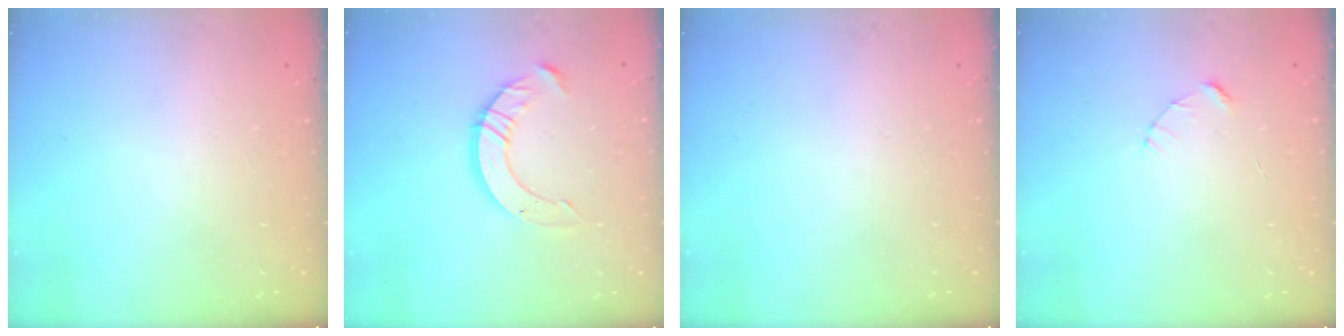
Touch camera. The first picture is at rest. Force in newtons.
{"total": 10.5, "press": 10.5, "slide": 0.9}
{"total": 0.0}
{"total": 2.4, "press": 2.4, "slide": 0.2}